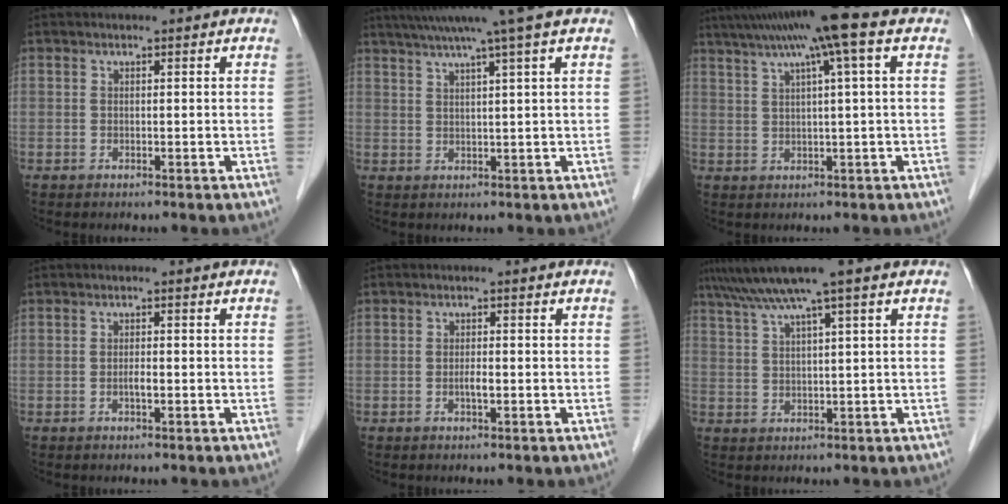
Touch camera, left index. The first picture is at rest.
{"total": 7.7, "force": [5.7, -2.0, 4.7], "torque": [-0.072, 0.018, 0.083]}
{"total": 7.7, "force": [4.0, 0.2, 6.5], "torque": [-0.106, 0.034, 0.060]}
{"total": 1.4, "force": [-0.5, 0.2, 1.3], "torque": [-0.026, 0.001, -0.009]}
{"total": 1.6, "force": [-0.5, 0.3, 1.5], "torque": [-0.030, 0.001, -0.009]}
{"total": 7.8, "force": [5.2, -0.9, 5.7], "torque": [-0.101, 0.030, 0.089]}